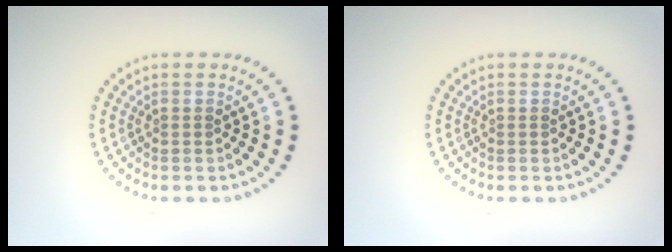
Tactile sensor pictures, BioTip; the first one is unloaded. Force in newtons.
{"total": 0.0}